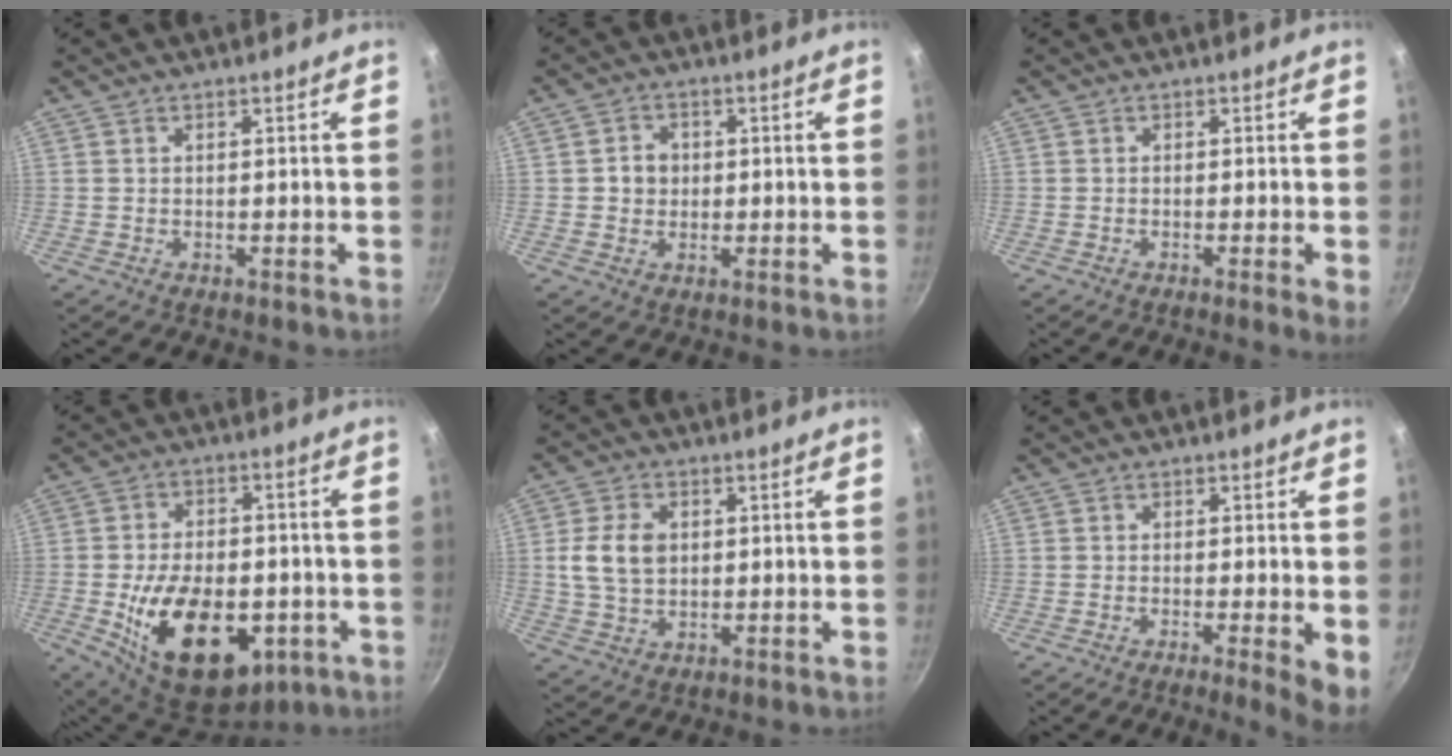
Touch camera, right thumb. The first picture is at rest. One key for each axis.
{"total": 4.0, "fx": 0.1, "fy": 3.6, "fz": 1.8, "tx": -0.007, "ty": 0.006, "tz": -0.002}
{"total": 2.5, "fx": -0.7, "fy": 0.1, "fz": 2.4, "tx": -0.038, "ty": -0.006, "tz": -0.012}
{"total": 20.1, "fx": -5.4, "fy": 12.0, "fz": 15.2, "tx": -0.219, "ty": 0.008, "tz": -0.068}
{"total": 8.0, "fx": 1.0, "fy": 5.8, "fz": 5.5, "tx": -0.092, "ty": 0.006, "tz": 0.018}
{"total": 5.1, "fx": -1.1, "fy": 0.5, "fz": 4.9, "tx": -0.062, "ty": -0.005, "tz": -0.016}